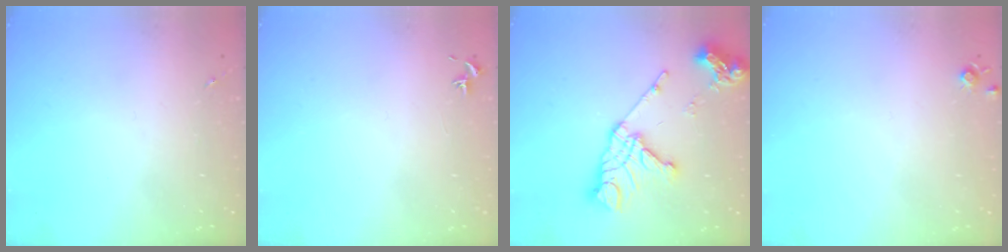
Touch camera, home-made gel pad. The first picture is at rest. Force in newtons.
{"total": 0.8, "press": 0.7, "slide": 0.3}
{"total": 17.0, "press": 16.9, "slide": 1.8}
{"total": 5.1, "press": 5.1, "slide": 0.7}